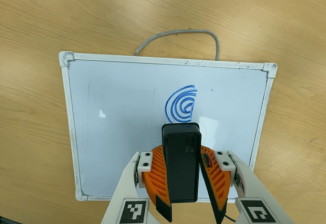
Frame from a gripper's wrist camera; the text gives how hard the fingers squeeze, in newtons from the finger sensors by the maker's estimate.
{"total": 8.9, "left": 9.2, "right": 8.6}